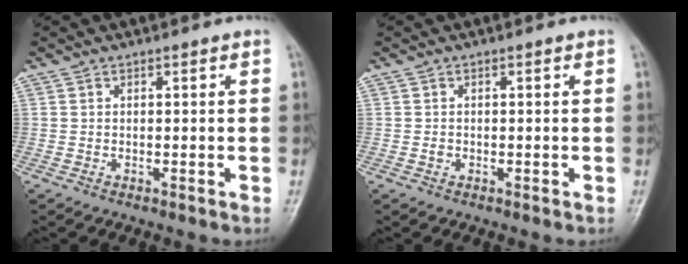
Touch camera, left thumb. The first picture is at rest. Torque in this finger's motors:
{"motor_torque": [-0.03, -0.04, -0.09, -0.06, 0.00]}